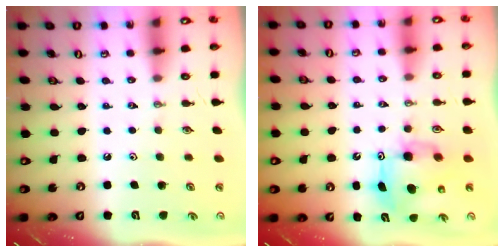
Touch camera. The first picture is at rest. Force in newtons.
{"total": 9.1, "press": 9.1, "slide": 0.6}